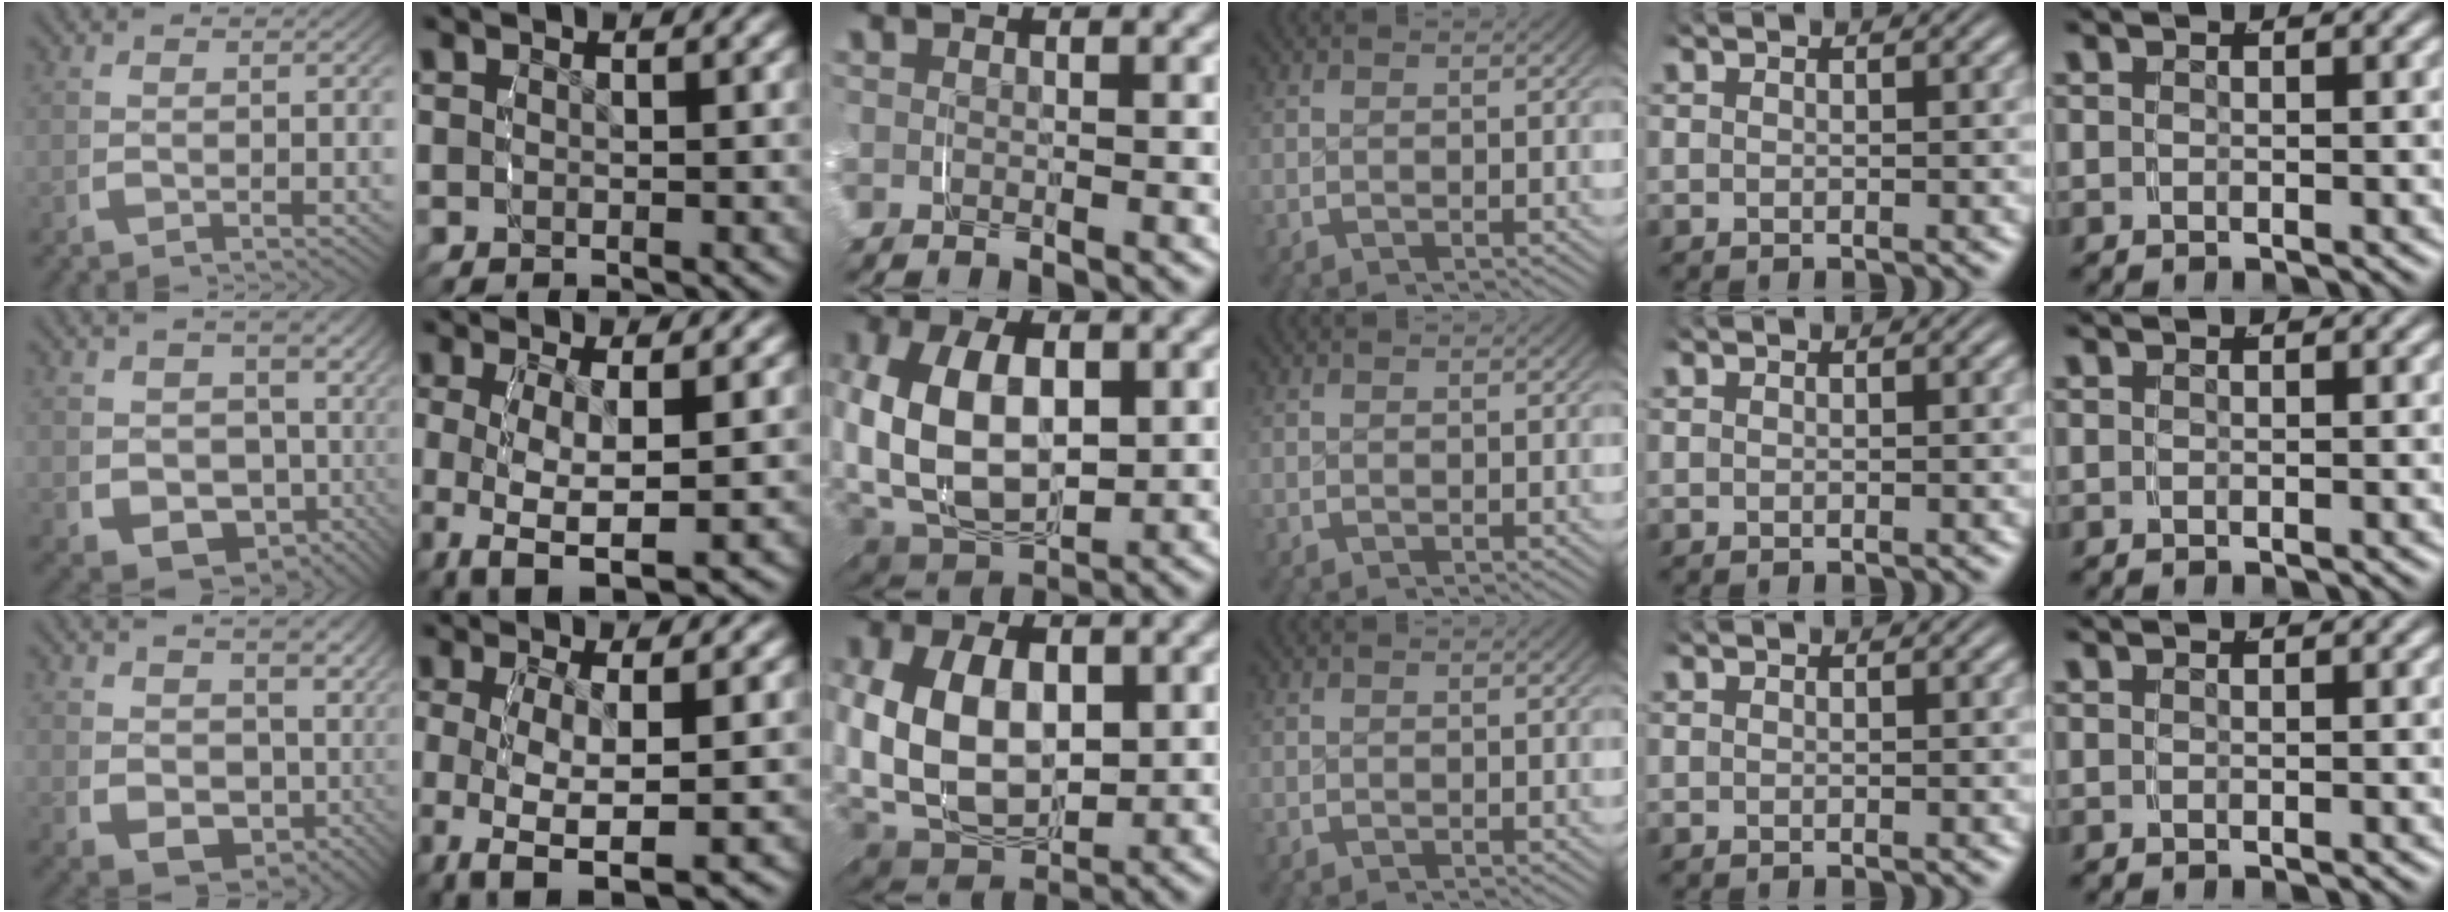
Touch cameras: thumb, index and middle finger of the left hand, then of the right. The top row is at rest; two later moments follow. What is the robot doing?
{"motion": "grasp_and_lifting", "object": "shirt"}